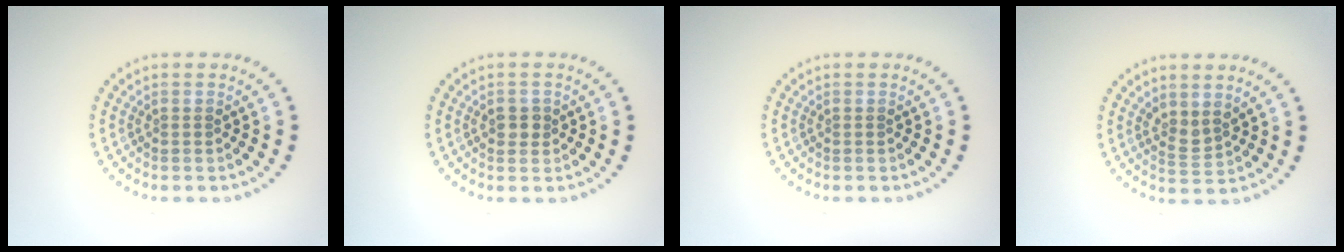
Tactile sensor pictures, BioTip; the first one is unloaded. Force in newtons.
{"total": 1.4, "press": 1.4, "slide": 0.4}
{"total": 0.0}
{"total": 1.9, "press": 1.5, "slide": 1.2}